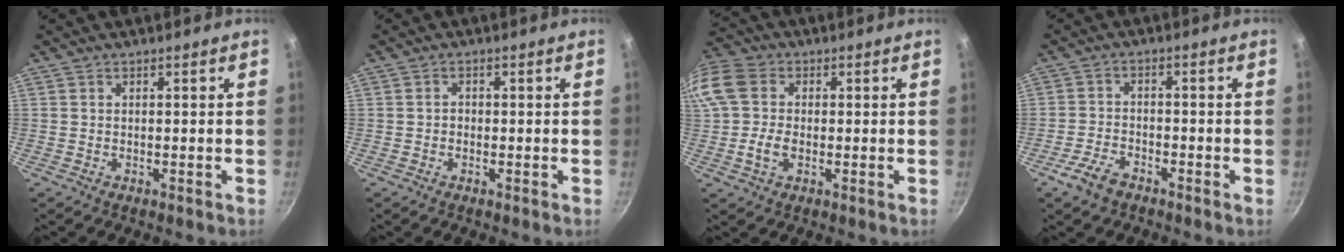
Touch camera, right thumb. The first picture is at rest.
{"total": 1.1, "force": [-0.3, 1.0, 0.4], "torque": [-0.005, 0.004, -0.006]}
{"total": 14.4, "force": [0.0, 11.4, 8.8], "torque": [-0.199, 0.030, -0.010]}
{"total": 5.2, "force": [-3.5, 2.4, 3.0], "torque": [-0.061, 0.024, -0.071]}